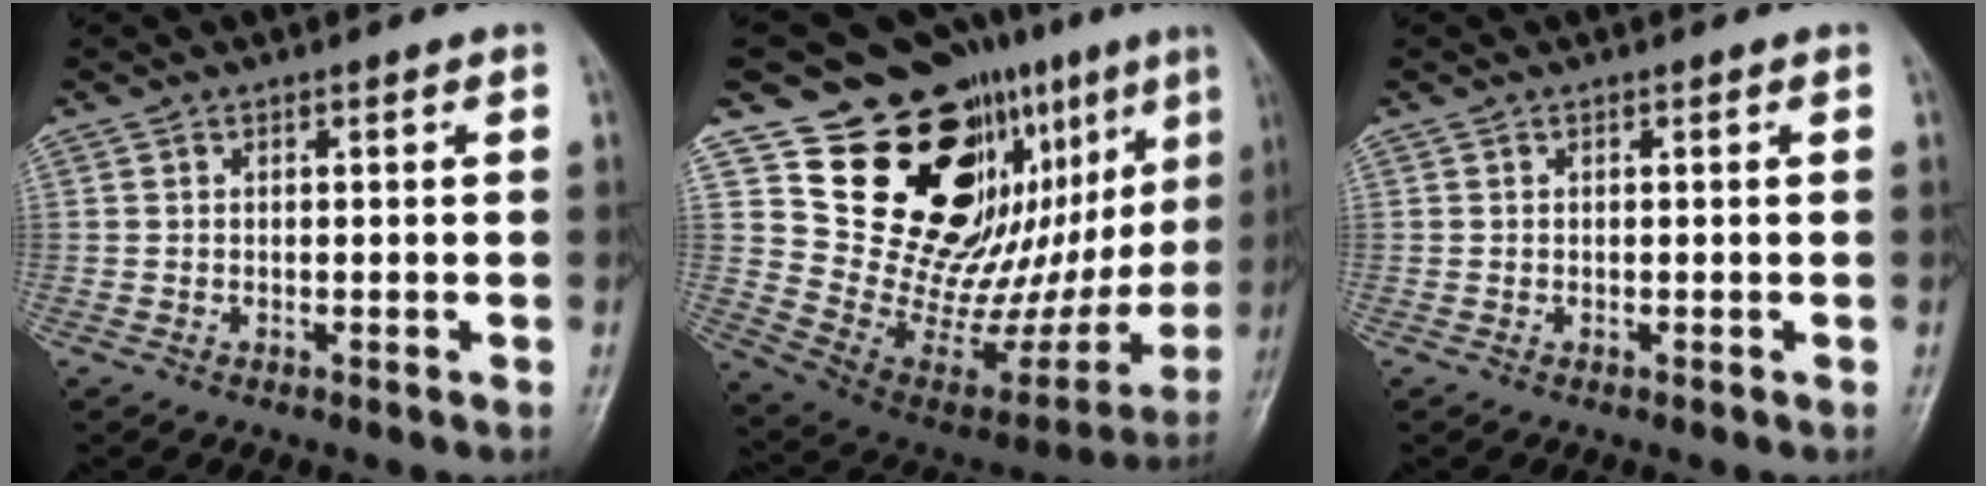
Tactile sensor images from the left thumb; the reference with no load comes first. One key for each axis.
{"total": 26.7, "fx": 13.2, "fy": 13.5, "fz": 18.8, "tx": -0.201, "ty": -0.053, "tz": 0.231}
{"total": 0.0}